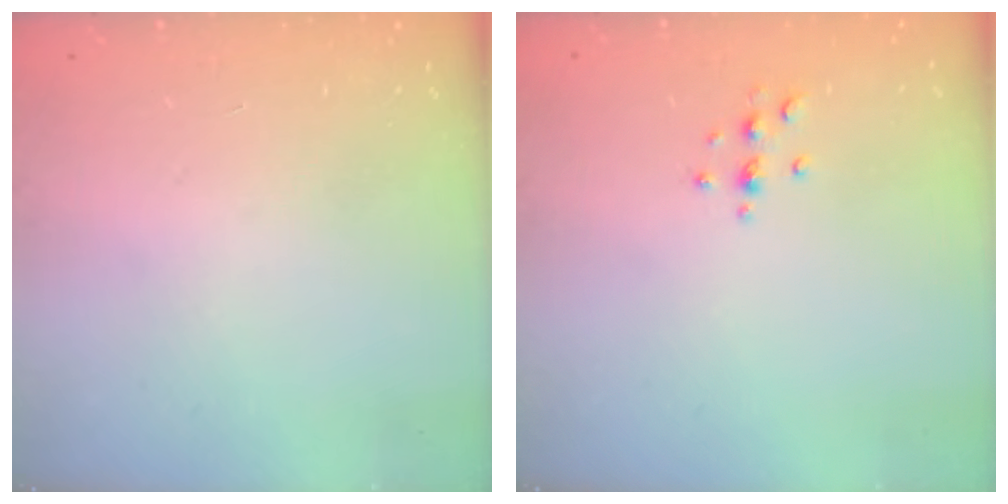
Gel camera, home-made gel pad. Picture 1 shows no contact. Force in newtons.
{"total": 2.9, "press": 2.9, "slide": 0.4}